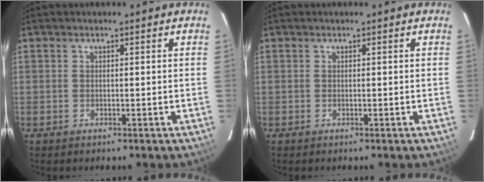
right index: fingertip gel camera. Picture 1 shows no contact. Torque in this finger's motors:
{"motor_torque": [-0.10, 0.00, 0.04, 0.00]}